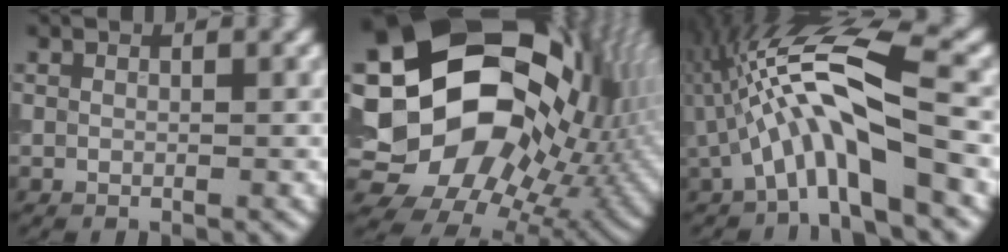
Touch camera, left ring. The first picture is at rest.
{"total": 20.1, "force": [2.5, 15.9, 12.0], "torque": [-0.189, -0.012, 0.065]}
{"total": 9.5, "force": [-1.6, 2.2, 9.1], "torque": [-0.164, 0.027, -0.035]}